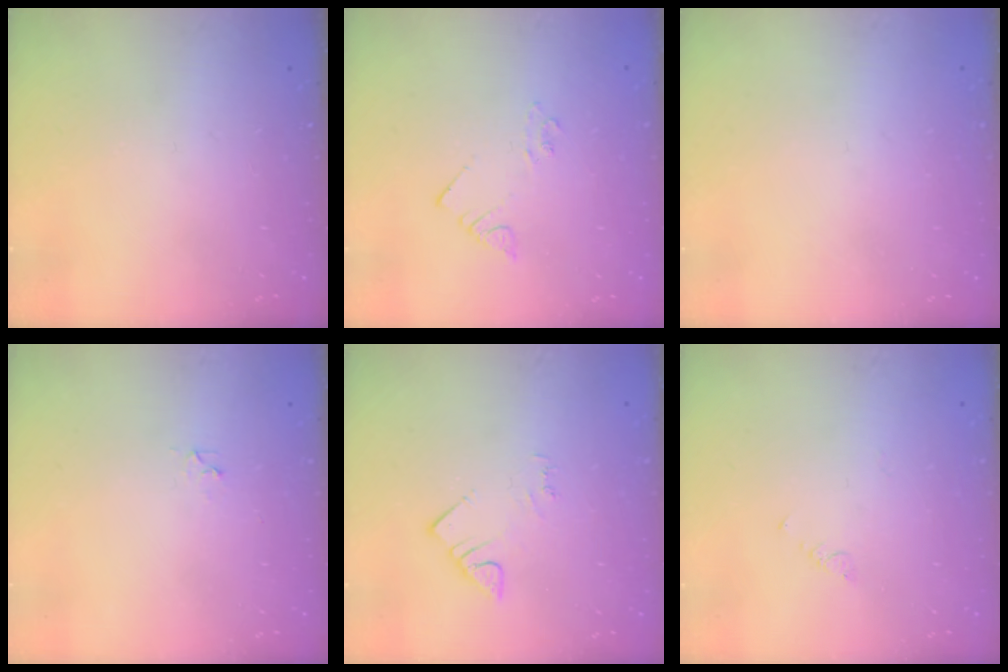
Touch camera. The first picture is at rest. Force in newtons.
{"total": 2.2, "press": 2.2, "slide": 0.3}
{"total": 0.8, "press": 0.8, "slide": 0.1}
{"total": 1.9, "press": 1.9, "slide": 0.2}
{"total": 3.6, "press": 3.6, "slide": 0.6}
{"total": 1.0, "press": 0.9, "slide": 0.3}